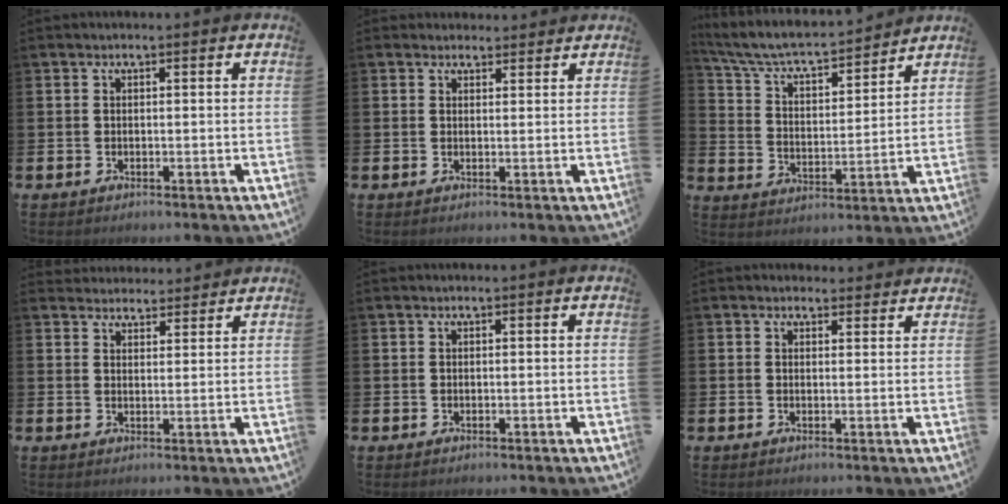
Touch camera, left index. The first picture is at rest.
{"total": 1.9, "force": [1.8, 0.7, -0.1], "torque": [0.019, -0.011, 0.030]}
{"total": 6.9, "force": [6.4, 1.2, 2.3], "torque": [-0.077, -0.051, 0.106]}
{"total": 3.3, "force": [3.1, 1.0, -0.3], "torque": [0.002, -0.014, 0.058]}
{"total": 0.0}
{"total": 1.6, "force": [1.4, 0.7, 0.0], "torque": [0.009, -0.002, 0.024]}